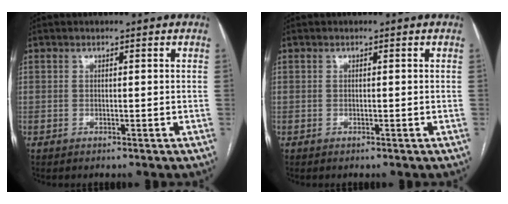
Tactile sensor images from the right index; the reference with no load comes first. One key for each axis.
{"total": 0.0}